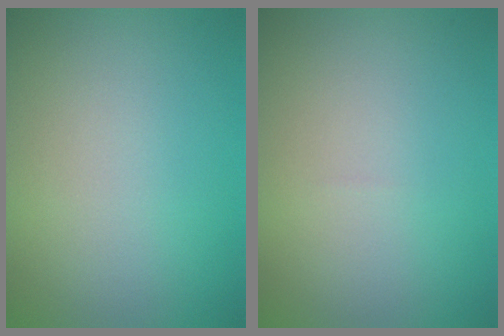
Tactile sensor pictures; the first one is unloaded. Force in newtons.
{"total": 0.0}